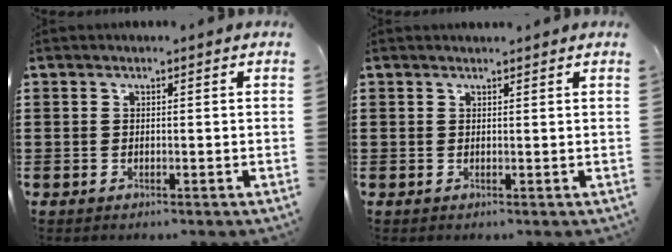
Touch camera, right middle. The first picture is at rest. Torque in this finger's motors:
{"motor_torque": [-0.12, -0.15, 0.00, 0.00]}